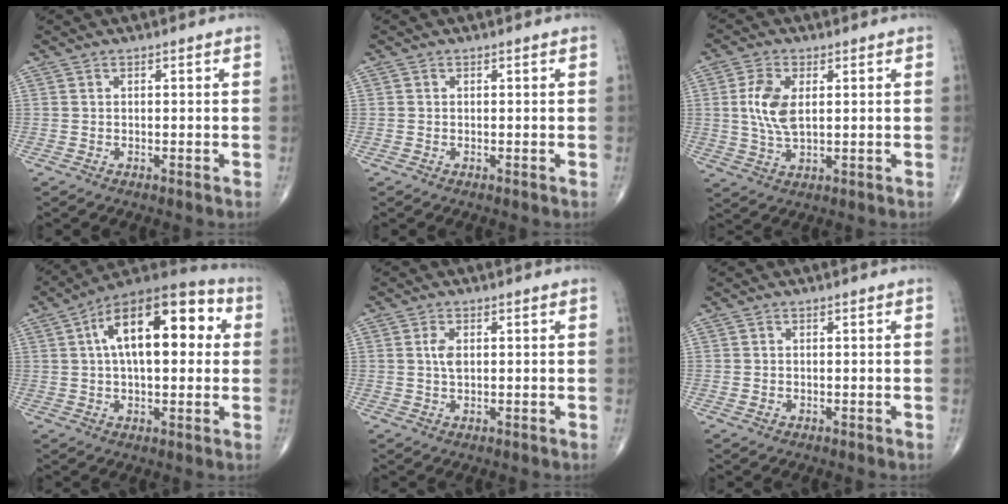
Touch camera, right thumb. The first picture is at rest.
{"total": 0.0}
{"total": 7.6, "force": [1.3, 3.9, 6.4], "torque": [-0.137, -0.006, 0.026]}
{"total": 19.8, "force": [4.3, 9.5, 16.8], "torque": [-0.237, 0.029, 0.056]}
{"total": 2.6, "force": [0.5, 1.4, 2.2], "torque": [-0.045, -0.001, 0.009]}
{"total": 0.9, "force": [-0.1, 0.7, 0.5], "torque": [-0.011, 0.004, 0.000]}